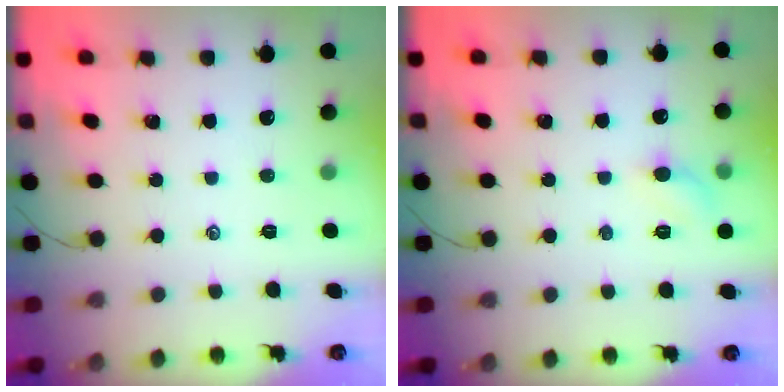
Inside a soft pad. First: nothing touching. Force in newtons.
{"total": 4.9, "press": 4.6, "slide": 1.7}